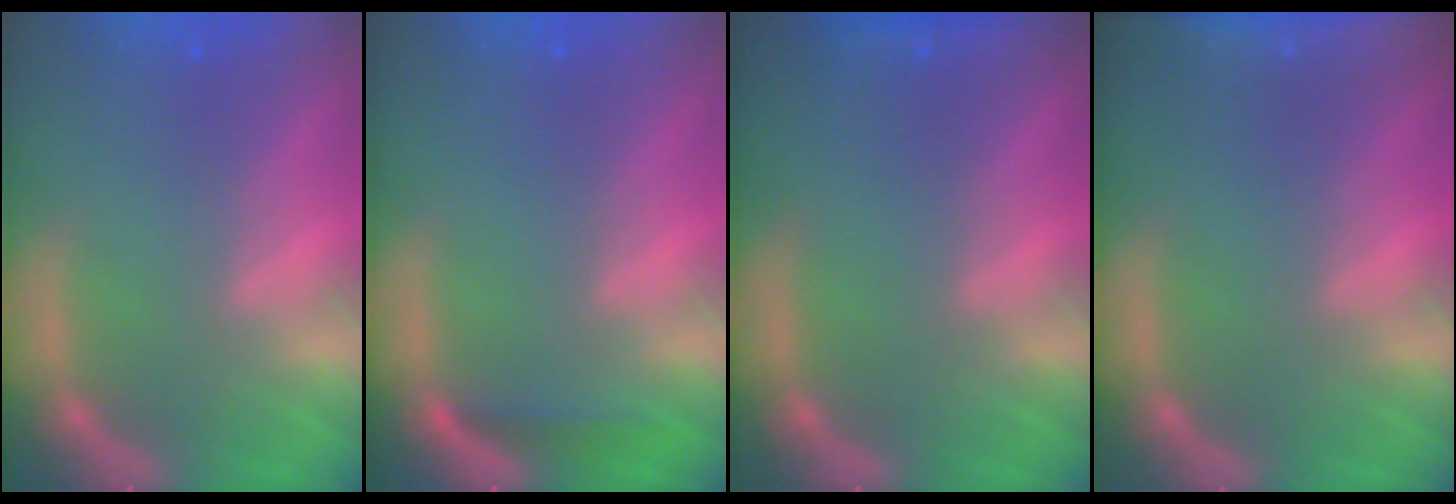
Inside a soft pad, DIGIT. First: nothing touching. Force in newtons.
{"total": 1.4}
{"total": 0.9}
{"total": 6.9}